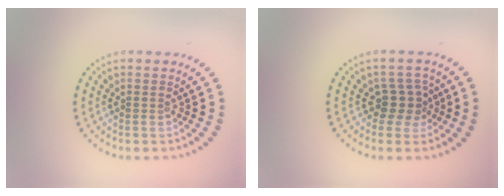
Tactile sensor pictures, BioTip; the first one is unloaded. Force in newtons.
{"total": 2.4, "press": 1.9, "slide": 1.5}